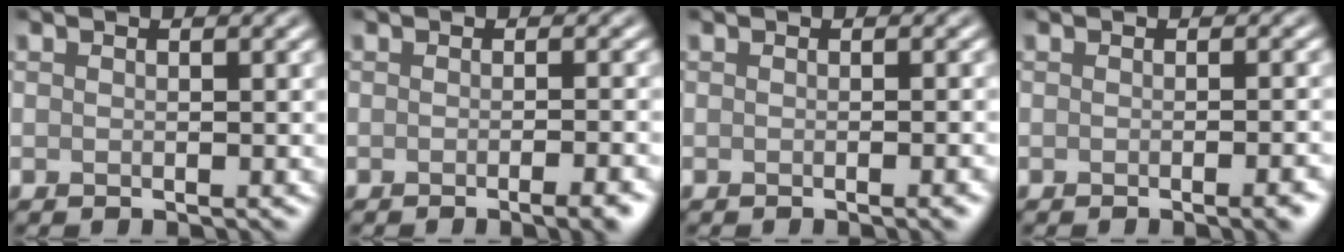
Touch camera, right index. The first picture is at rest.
{"total": 3.3, "force": [-1.5, 0.9, 2.7], "torque": [-0.016, 0.003, -0.023]}
{"total": 2.1, "force": [-0.6, 0.6, 1.9], "torque": [-0.011, 0.001, -0.008]}
{"total": 2.9, "force": [-1.1, 0.9, 2.5], "torque": [-0.016, 0.001, -0.014]}